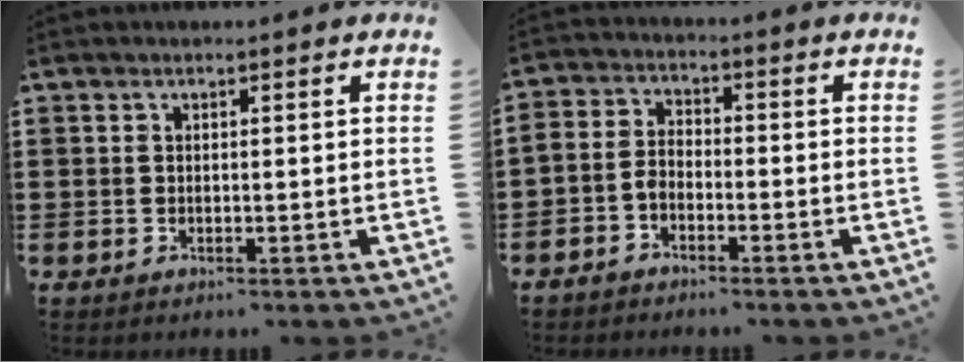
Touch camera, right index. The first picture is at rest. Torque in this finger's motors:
{"motor_torque": [-0.01, 0.29, 0.36, 0.09]}